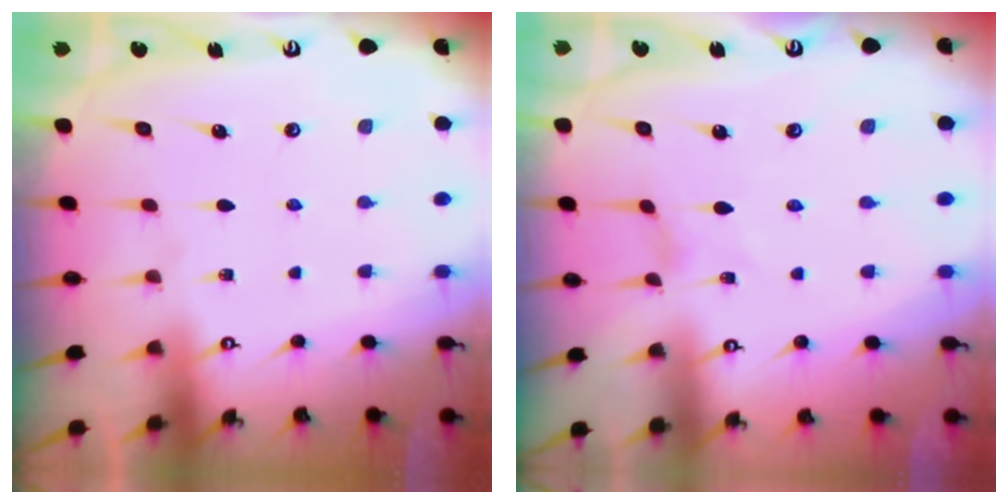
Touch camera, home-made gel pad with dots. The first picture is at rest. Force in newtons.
{"total": 0.0}